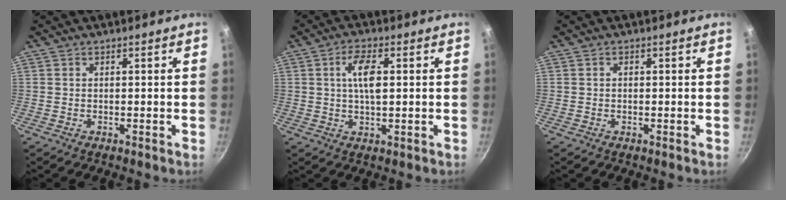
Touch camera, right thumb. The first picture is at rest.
{"total": 6.2, "force": [1.1, 2.3, 5.6], "torque": [-0.106, 0.007, 0.020]}
{"total": 0.6, "force": [0.0, 0.5, 0.3], "torque": [-0.004, 0.004, 0.000]}